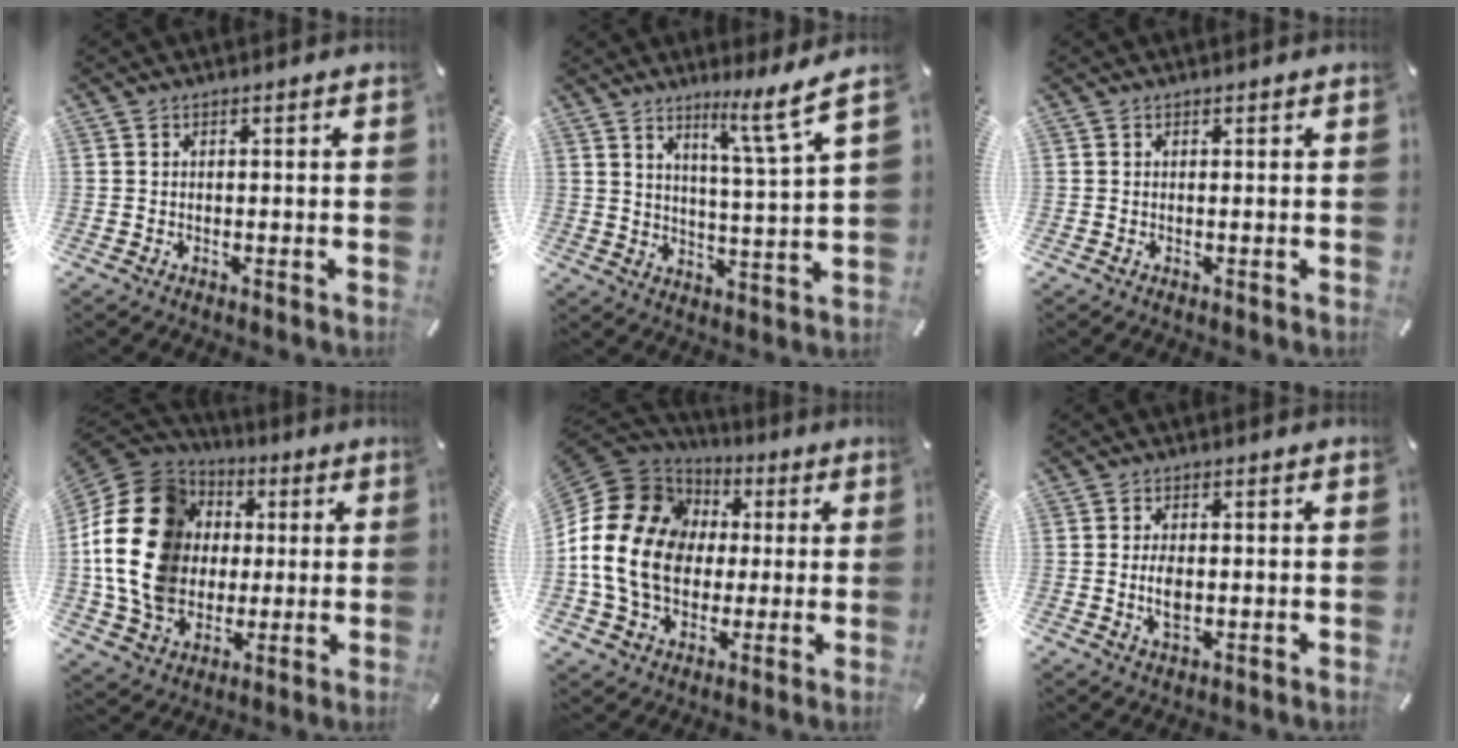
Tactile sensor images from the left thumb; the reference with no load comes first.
{"total": 9.8, "force": [7.3, -0.2, 6.6], "torque": [-0.099, -0.054, 0.115]}
{"total": 0.0}
{"total": 22.0, "force": [0.5, 18.2, 12.3], "torque": [-0.274, 0.012, 0.007]}
{"total": 19.4, "force": [-1.3, 16.0, 11.0], "torque": [-0.249, 0.017, -0.028]}
{"total": 5.0, "force": [-0.5, 2.5, 4.2], "torque": [-0.097, -0.002, -0.013]}